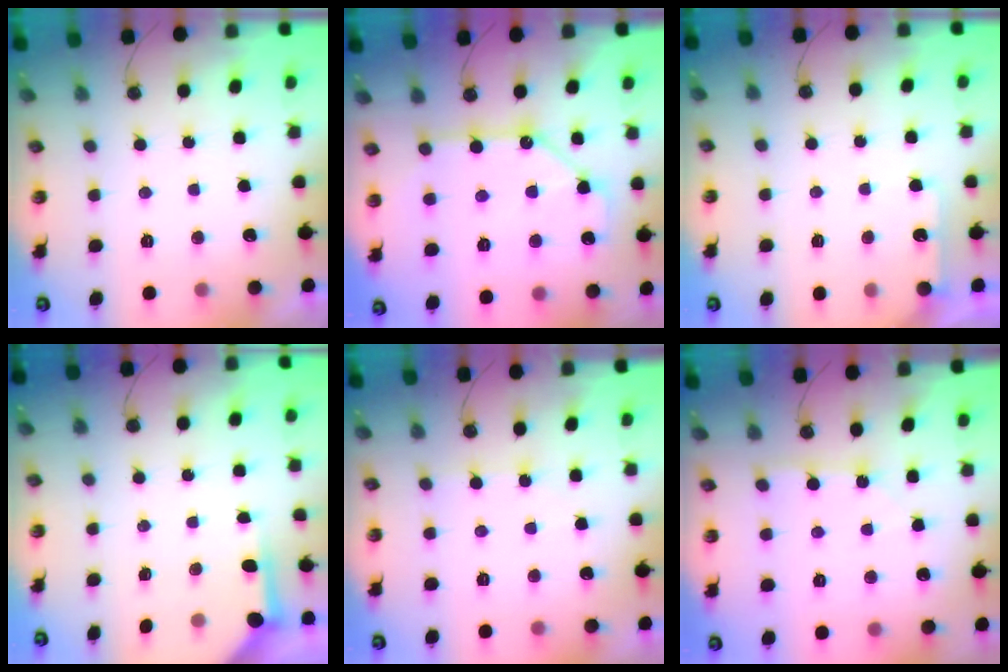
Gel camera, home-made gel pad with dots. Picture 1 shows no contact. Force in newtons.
{"total": 13.0, "press": 12.9, "slide": 1.5}
{"total": 4.2, "press": 4.1, "slide": 0.6}
{"total": 3.5, "press": 3.4, "slide": 0.5}
{"total": 2.9, "press": 2.9, "slide": 0.5}
{"total": 2.3, "press": 2.3, "slide": 0.2}